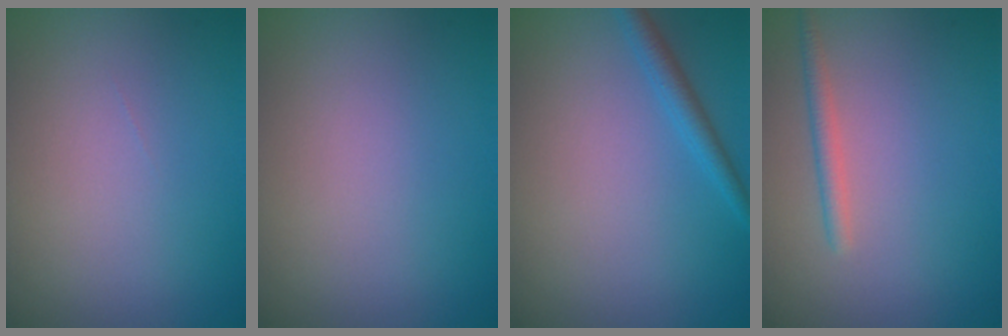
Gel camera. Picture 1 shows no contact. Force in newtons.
{"total": 0.0}
{"total": 1.9, "press": 1.9, "slide": 0.1}
{"total": 1.4, "press": 1.4, "slide": 0.2}